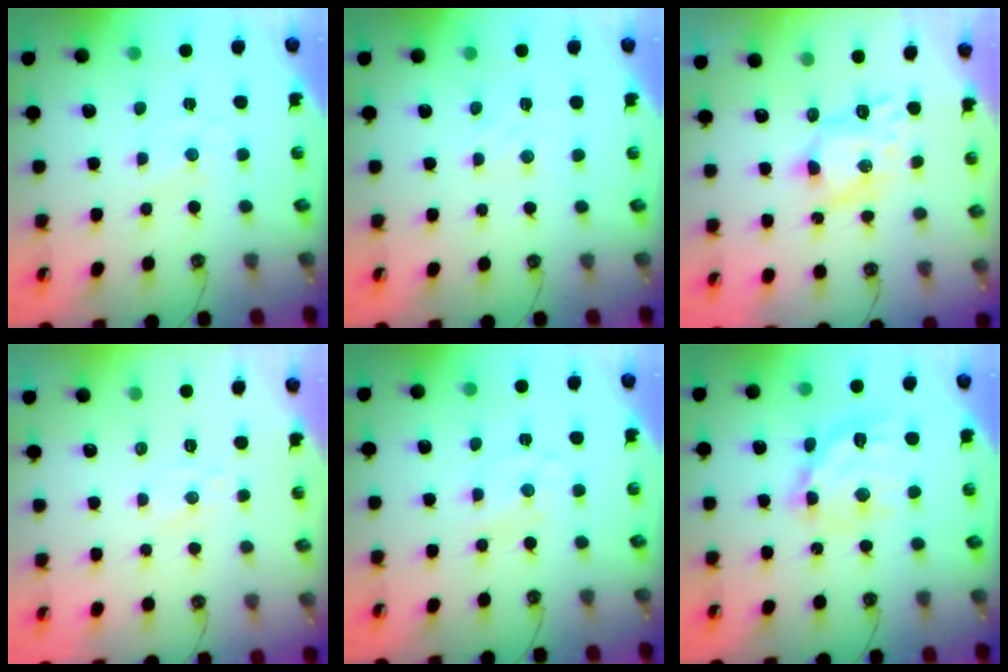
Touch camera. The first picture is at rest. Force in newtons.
{"total": 3.6, "press": 3.6, "slide": 0.2}
{"total": 7.7, "press": 7.7, "slide": 0.1}
{"total": 4.8, "press": 4.7, "slide": 0.6}
{"total": 1.5, "press": 1.5, "slide": 0.3}
{"total": 14.2, "press": 14.2, "slide": 1.1}